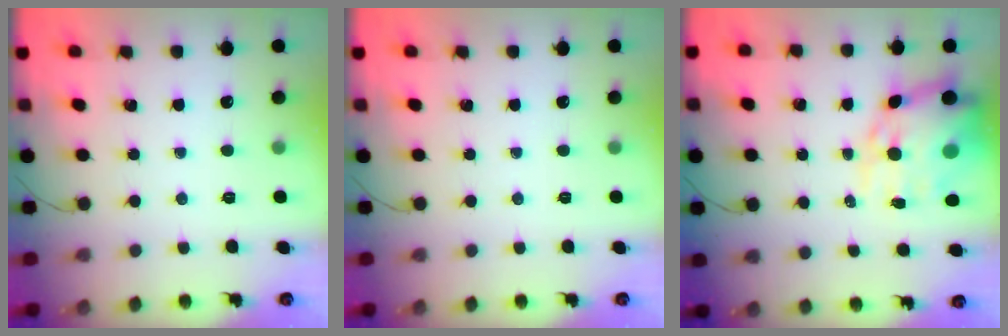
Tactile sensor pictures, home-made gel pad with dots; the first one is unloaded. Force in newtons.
{"total": 0.0}
{"total": 16.8, "press": 16.3, "slide": 4.2}